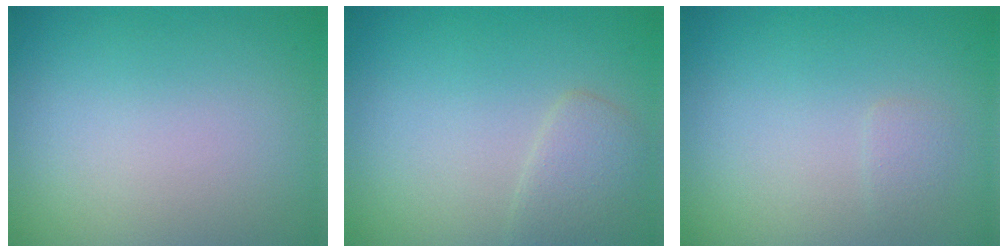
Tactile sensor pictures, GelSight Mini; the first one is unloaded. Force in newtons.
{"total": 2.1, "press": 2.1, "slide": 0.2}
{"total": 0.7, "press": 0.7, "slide": 0.0}